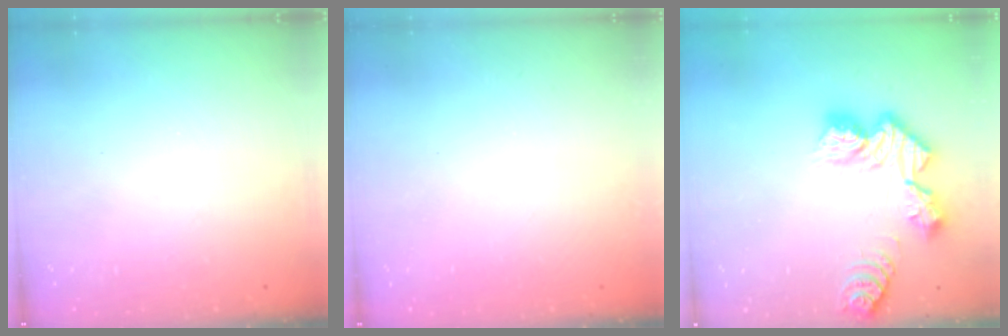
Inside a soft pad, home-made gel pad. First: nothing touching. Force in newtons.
{"total": 0.0}
{"total": 12.8, "press": 12.7, "slide": 1.1}